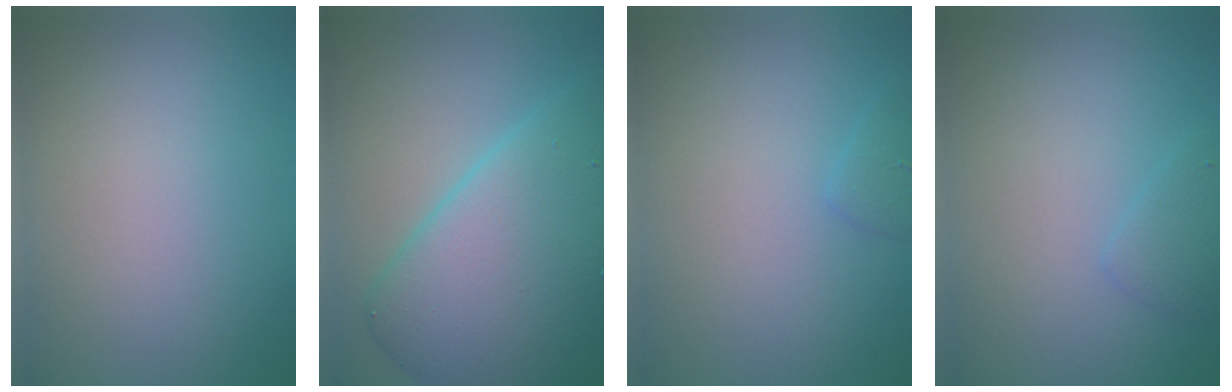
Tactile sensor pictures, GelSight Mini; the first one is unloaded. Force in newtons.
{"total": 11.4, "press": 11.3, "slide": 0.2}
{"total": 1.2, "press": 1.2, "slide": 0.1}
{"total": 1.4, "press": 1.4, "slide": 0.0}